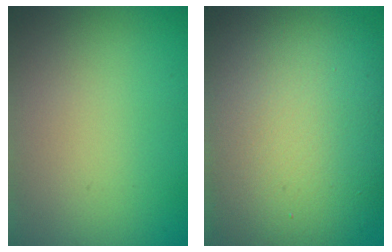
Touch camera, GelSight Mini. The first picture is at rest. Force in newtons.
{"total": 15.3, "press": 15.2, "slide": 1.2}